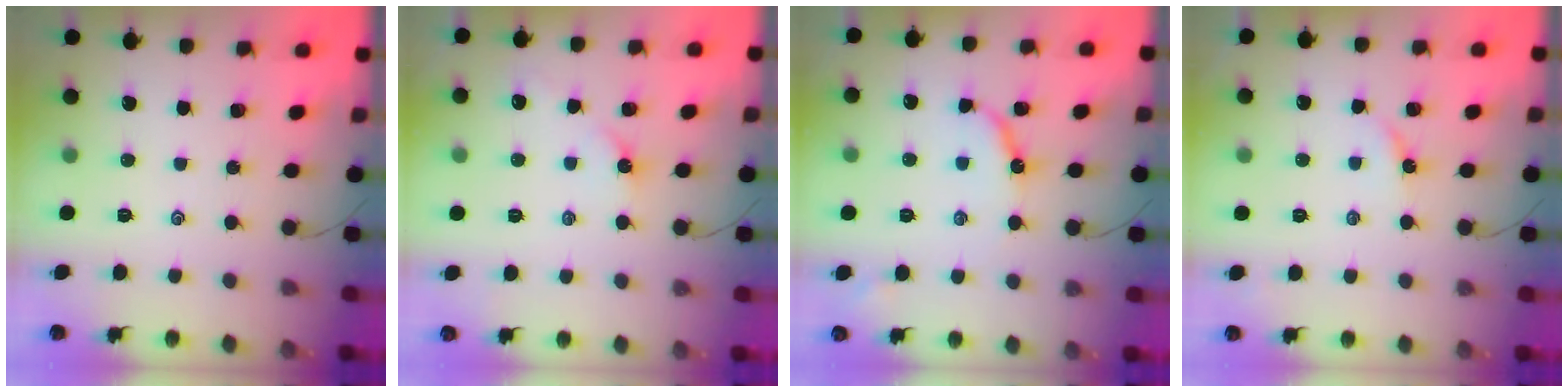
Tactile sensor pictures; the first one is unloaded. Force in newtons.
{"total": 2.6, "press": 2.5, "slide": 0.5}
{"total": 8.3, "press": 8.3, "slide": 0.8}
{"total": 2.7, "press": 2.7, "slide": 0.3}